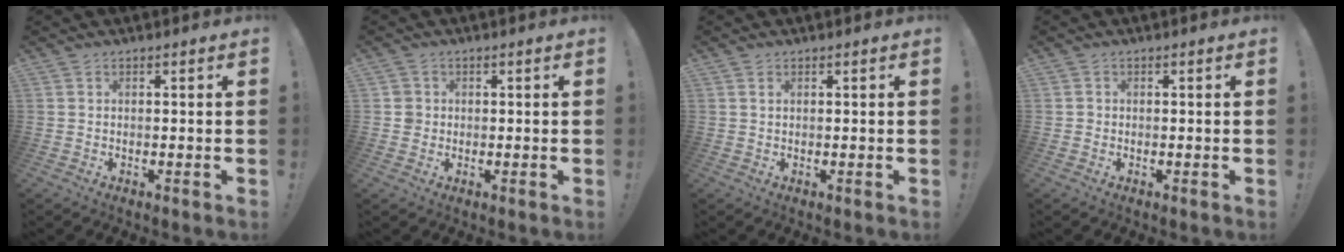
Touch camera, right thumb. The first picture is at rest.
{"total": 2.7, "force": [-0.2, 2.6, 0.7], "torque": [-0.012, 0.008, -0.001]}
{"total": 0.7, "force": [0.4, 0.3, 0.5], "torque": [-0.001, -0.003, 0.005]}
{"total": 0.9, "force": [-0.1, 0.8, 0.2], "torque": [-0.010, 0.006, -0.001]}